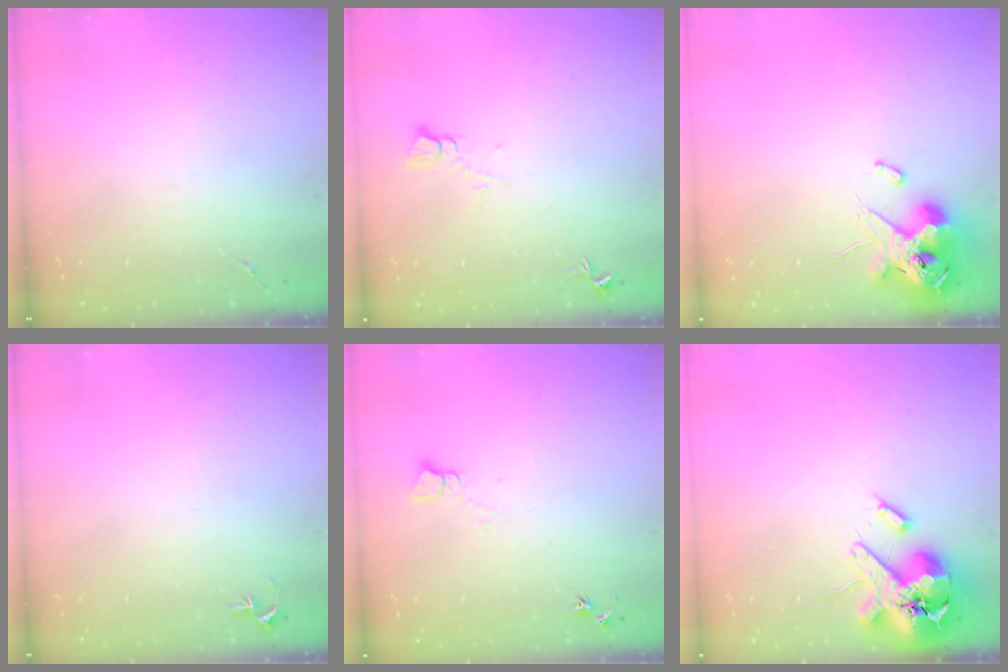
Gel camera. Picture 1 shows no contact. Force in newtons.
{"total": 4.3, "press": 4.3, "slide": 0.4}
{"total": 12.2, "press": 12.1, "slide": 2.0}
{"total": 2.7, "press": 2.7, "slide": 0.3}
{"total": 5.4, "press": 5.3, "slide": 0.7}
{"total": 16.0, "press": 15.8, "slide": 2.6}